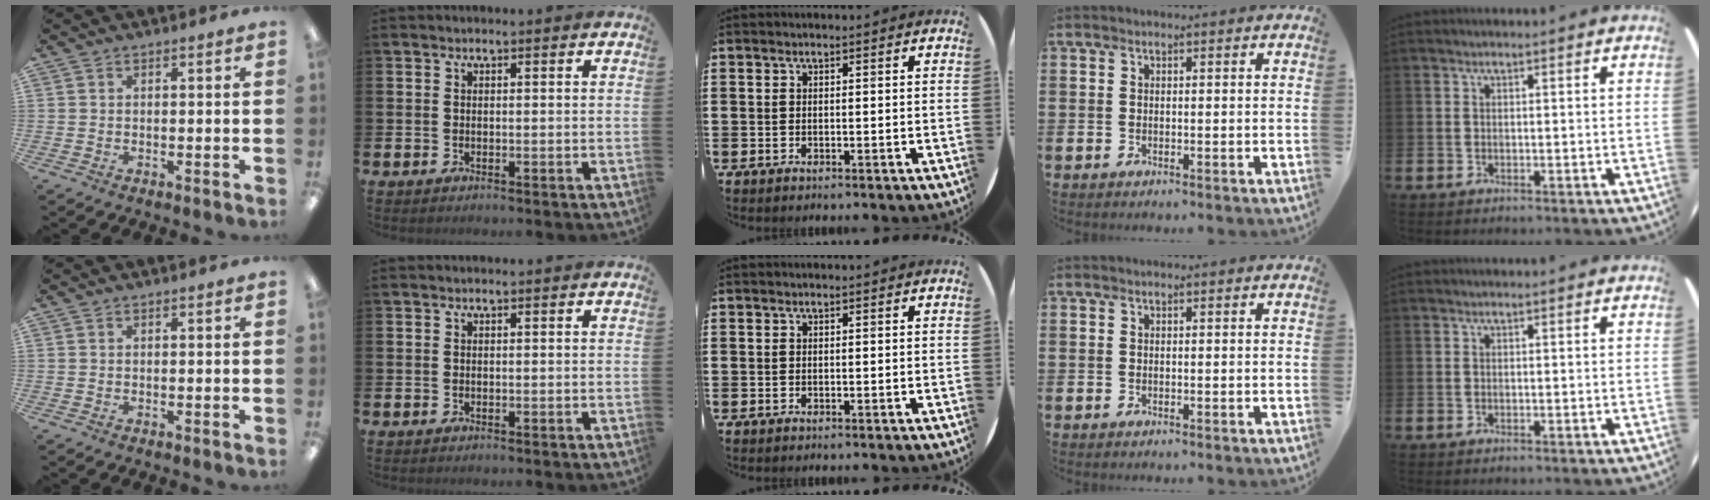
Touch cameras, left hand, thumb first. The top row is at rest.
{}